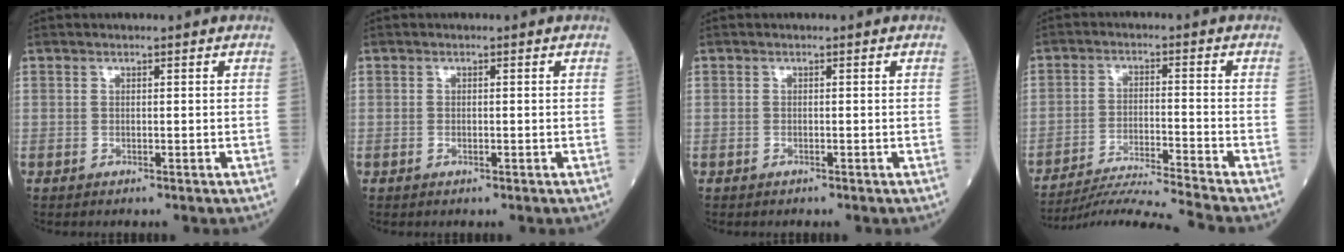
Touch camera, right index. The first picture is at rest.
{"total": 0.5, "force": [-0.3, 0.3, 0.4], "torque": [-0.008, 0.000, -0.005]}
{"total": 0.0}
{"total": 13.0, "force": [-12.0, -3.4, 3.7], "torque": [-0.042, -0.020, -0.201]}